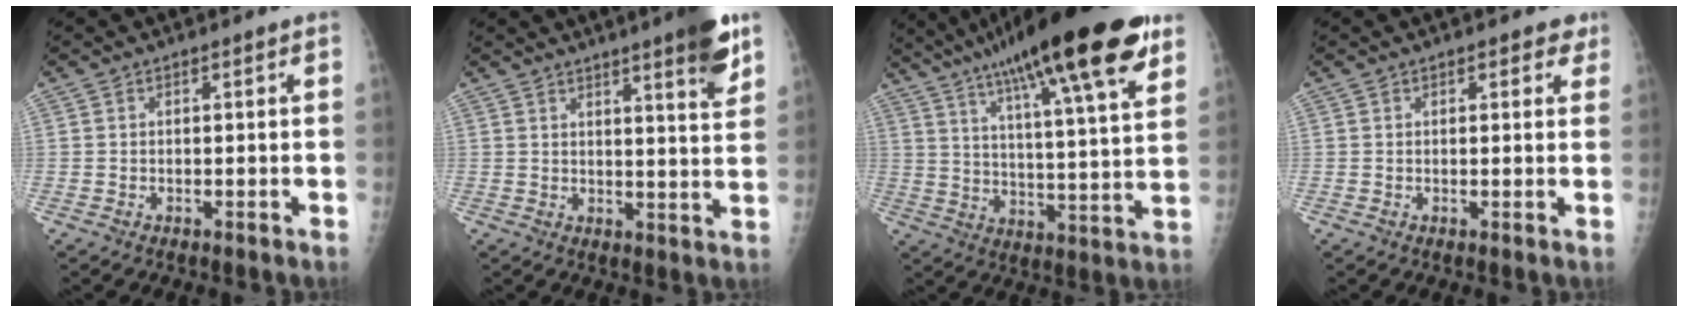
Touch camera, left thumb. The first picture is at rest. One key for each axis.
{"total": 9.0, "fx": 5.6, "fy": 0.9, "fz": 7.0, "tx": -0.081, "ty": -0.031, "tz": 0.072}
{"total": 24.5, "fx": 14.4, "fy": 3.9, "fz": 19.4, "tx": -0.296, "ty": -0.026, "tz": 0.213}
{"total": 2.6, "fx": 1.6, "fy": 1.5, "fz": 1.4, "tx": 0.006, "ty": -0.003, "tz": 0.015}